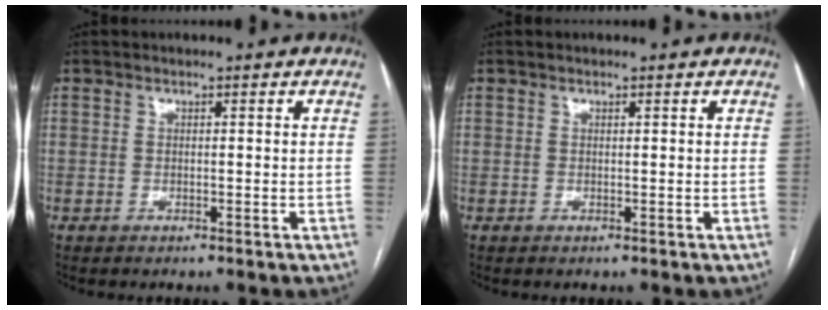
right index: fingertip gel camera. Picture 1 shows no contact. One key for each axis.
{"total": 0.0}